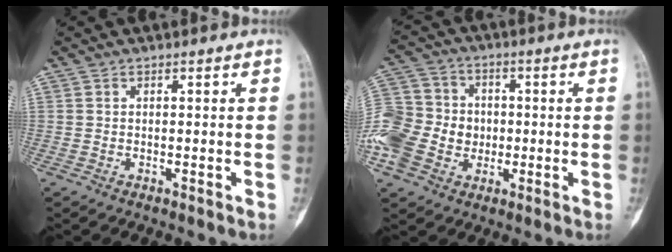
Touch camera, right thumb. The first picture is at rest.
{"total": 17.5, "force": [-3.0, 14.6, 9.1], "torque": [-0.195, 0.027, -0.053]}